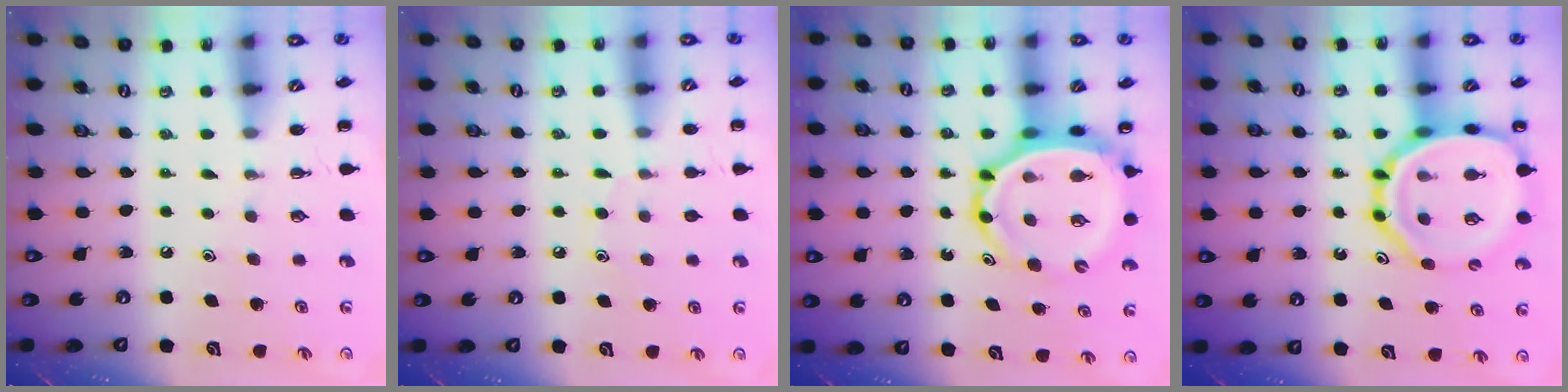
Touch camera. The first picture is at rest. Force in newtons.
{"total": 5.9, "press": 5.6, "slide": 1.9}
{"total": 10.1, "press": 9.6, "slide": 3.2}
{"total": 17.6, "press": 17.3, "slide": 3.1}